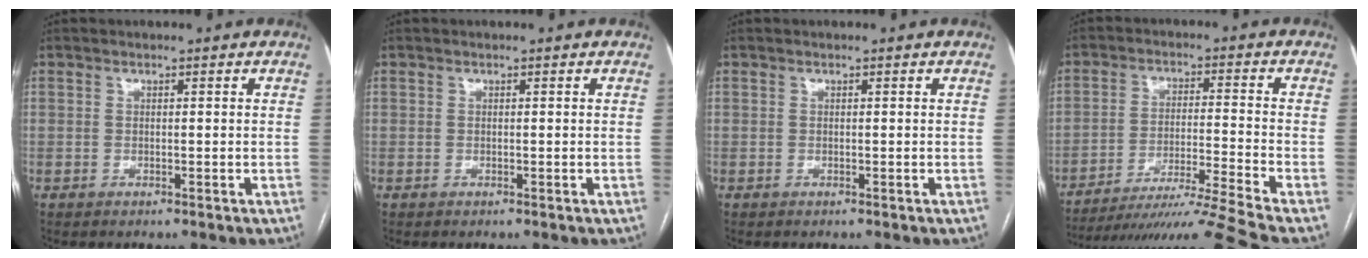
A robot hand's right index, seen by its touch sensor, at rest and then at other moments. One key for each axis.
{"total": 0.0}
{"total": 0.0}
{"total": 16.3, "fx": -14.0, "fy": -4.3, "fz": 7.1, "tx": -0.119, "ty": -0.021, "tz": -0.229}